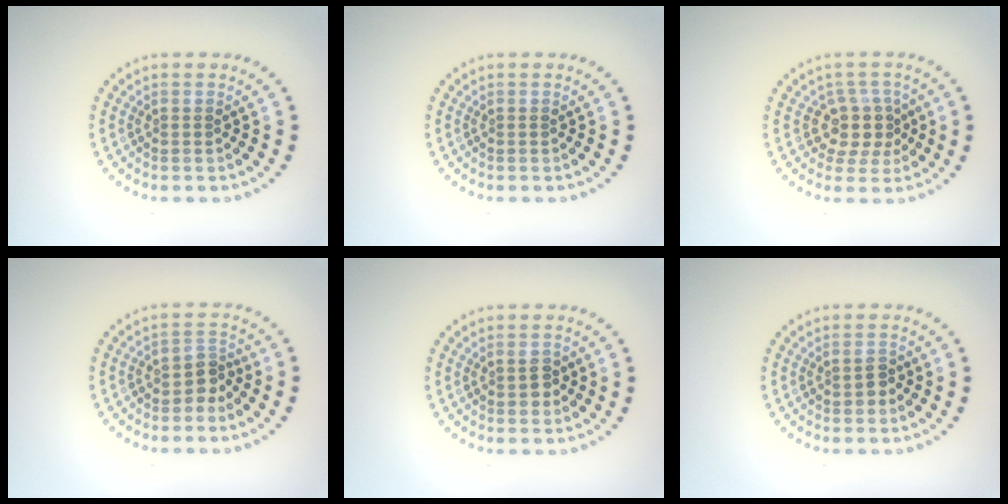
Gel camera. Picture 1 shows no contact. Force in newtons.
{"total": 0.0}
{"total": 3.1, "press": 2.5, "slide": 1.9}
{"total": 1.9, "press": 1.5, "slide": 1.2}
{"total": 1.4, "press": 1.4, "slide": 0.2}
{"total": 1.3, "press": 1.3, "slide": 0.1}